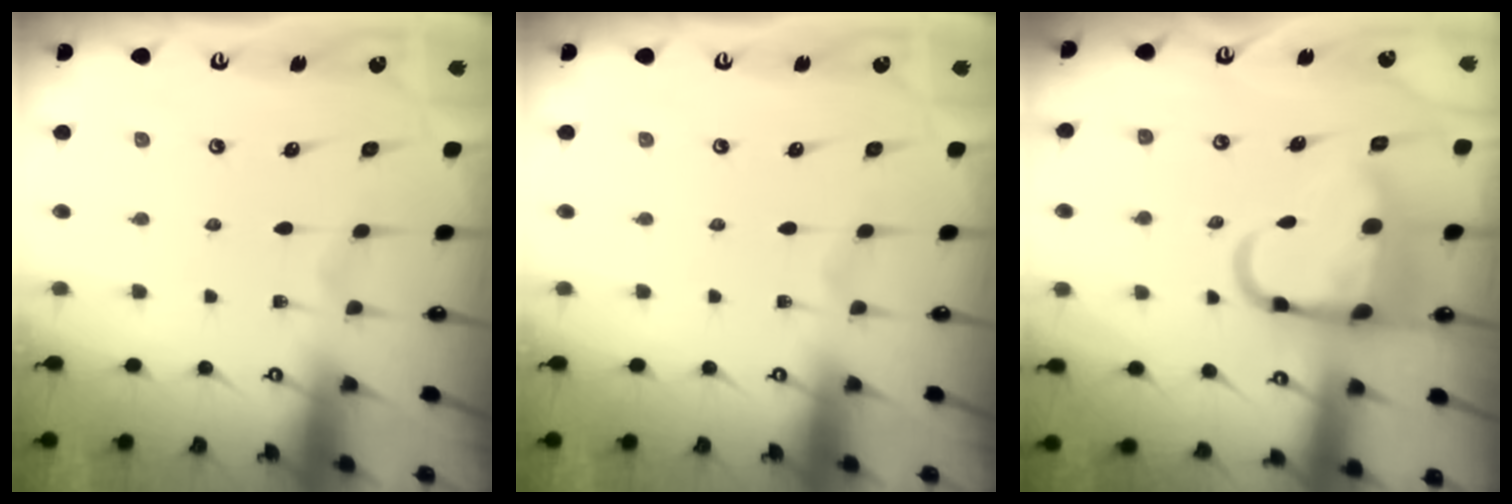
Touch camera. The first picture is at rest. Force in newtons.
{"total": 0.0}
{"total": 13.2, "press": 12.9, "slide": 2.5}